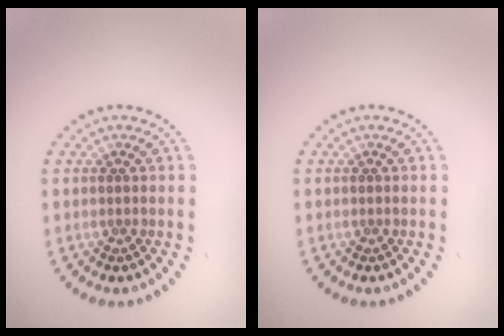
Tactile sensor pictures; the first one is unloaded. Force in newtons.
{"total": 0.0}